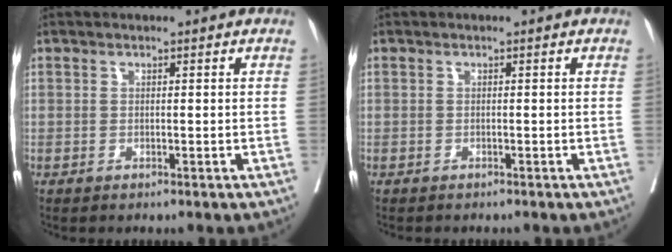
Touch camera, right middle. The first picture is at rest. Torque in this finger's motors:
{"motor_torque": [-0.13, 0.14, 0.00, 0.00]}